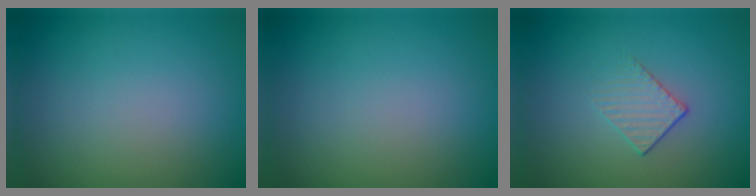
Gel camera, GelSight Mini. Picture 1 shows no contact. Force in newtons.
{"total": 0.0}
{"total": 1.5, "press": 0.9, "slide": 1.2}